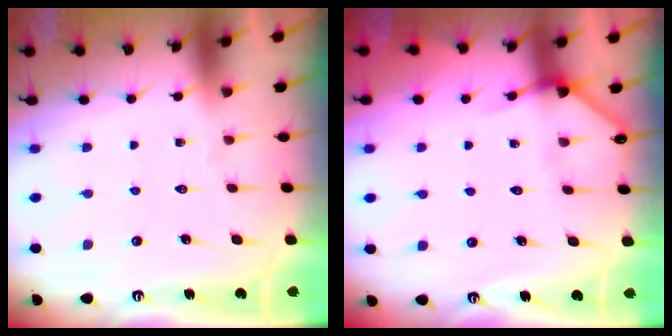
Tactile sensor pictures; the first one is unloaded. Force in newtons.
{"total": 3.7, "press": 3.7, "slide": 0.3}